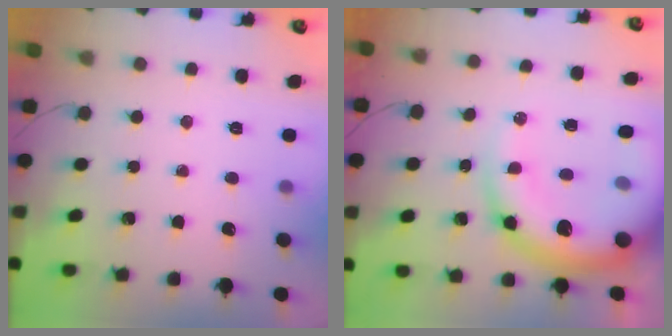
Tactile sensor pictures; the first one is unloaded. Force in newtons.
{"total": 22.7, "press": 22.2, "slide": 5.0}